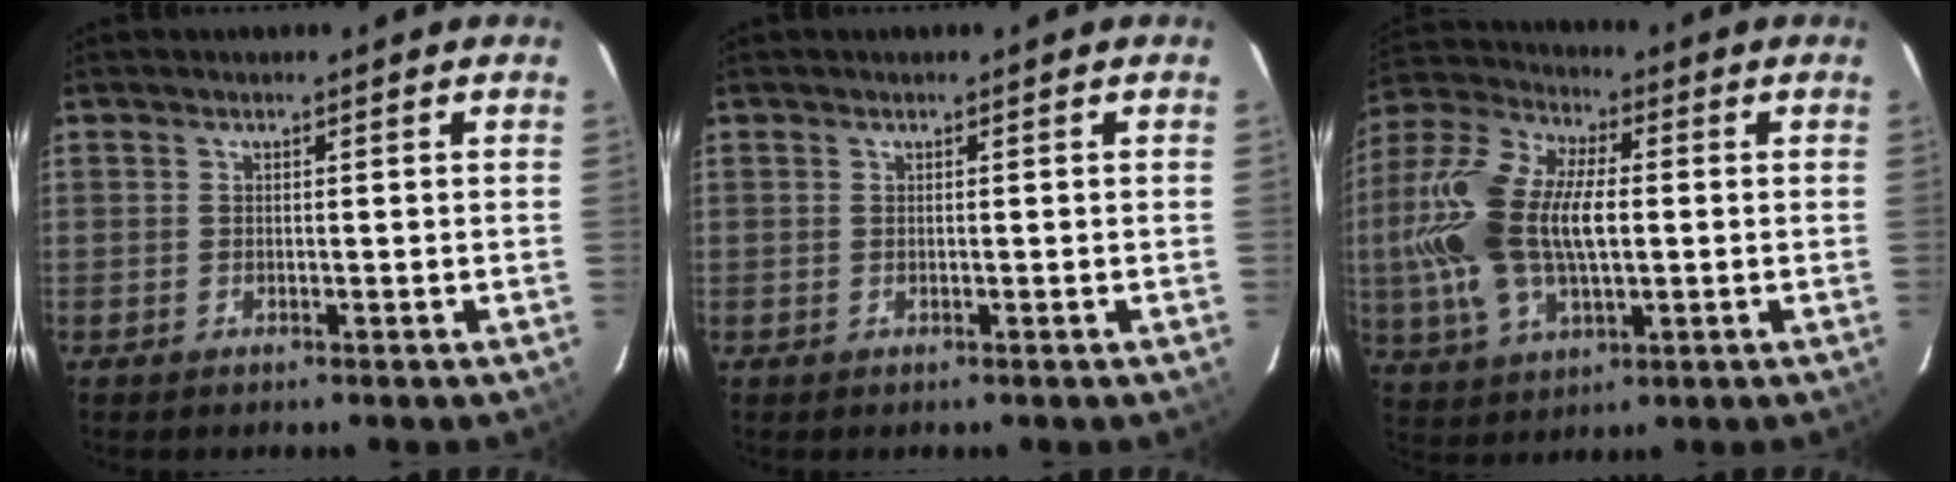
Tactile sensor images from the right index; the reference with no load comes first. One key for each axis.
{"total": 0.0}
{"total": 18.2, "fx": -0.1, "fy": 9.5, "fz": 15.4, "tx": -0.332, "ty": 0.014, "tz": -0.003}